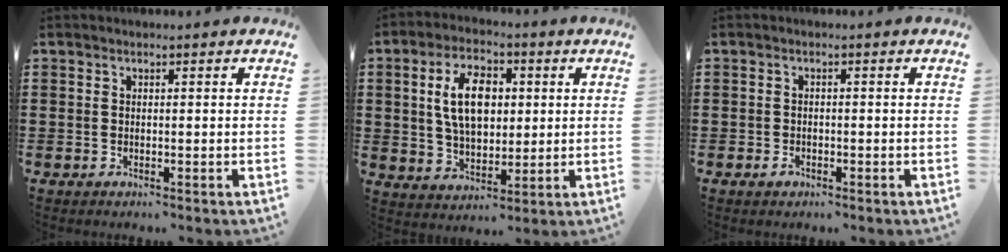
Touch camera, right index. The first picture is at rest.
{"total": 9.6, "force": [1.7, 5.6, 7.6], "torque": [-0.155, 0.009, 0.024]}
{"total": 1.1, "force": [-0.7, 0.6, 0.6], "torque": [-0.013, -0.002, -0.014]}